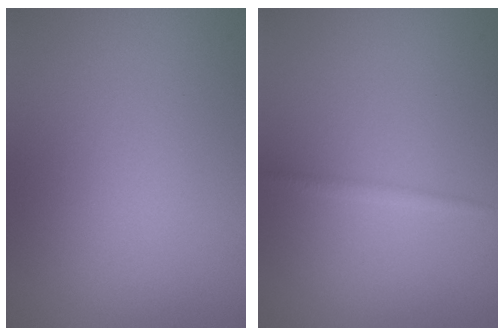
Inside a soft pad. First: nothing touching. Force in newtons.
{"total": 0.8, "press": 0.8, "slide": 0.1}